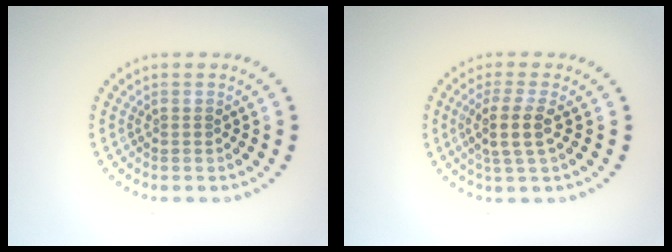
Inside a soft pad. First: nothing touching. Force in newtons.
{"total": 2.8, "press": 2.3, "slide": 1.6}